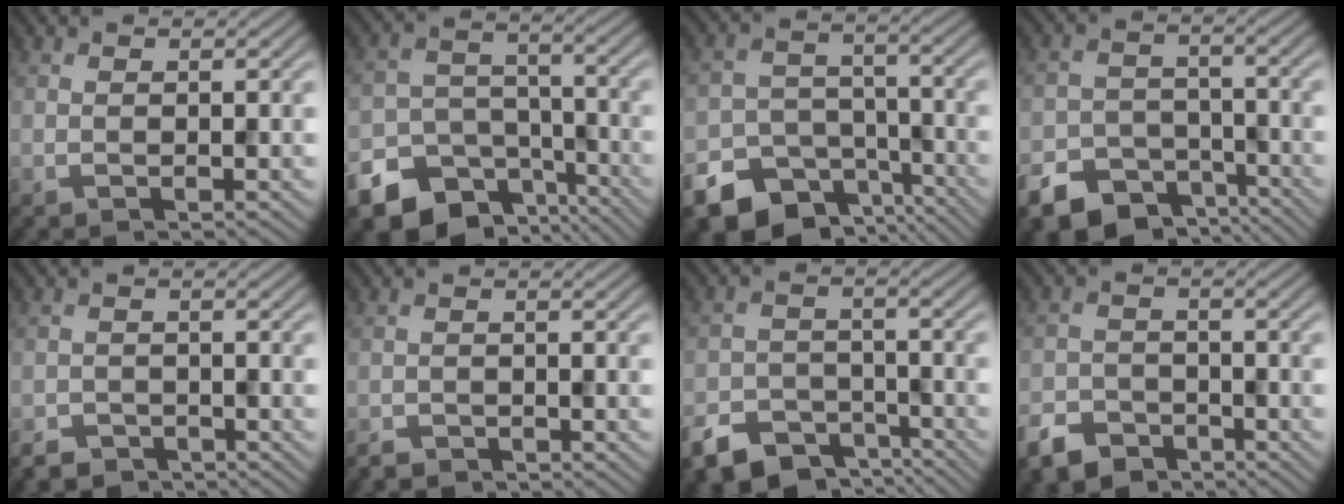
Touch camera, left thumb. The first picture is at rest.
{"total": 14.1, "force": [-9.5, 9.5, 4.3], "torque": [-0.120, -0.045, -0.143]}
{"total": 13.2, "force": [-9.1, 8.7, 4.0], "torque": [-0.099, -0.039, -0.138]}
{"total": 9.4, "force": [-6.8, 5.6, 3.3], "torque": [-0.064, -0.019, -0.112]}
{"total": 2.5, "force": [-2.3, 1.0, 0.1], "torque": [-0.003, -0.001, -0.046]}
{"total": 1.7, "force": [-1.7, 0.5, 0.0], "torque": [-0.005, -0.002, -0.035]}
{"total": 7.9, "force": [-5.8, 4.3, 3.1], "torque": [-0.062, -0.017, -0.106]}
{"total": 5.2, "force": [-4.1, 2.8, 1.6], "torque": [-0.042, -0.004, -0.084]}